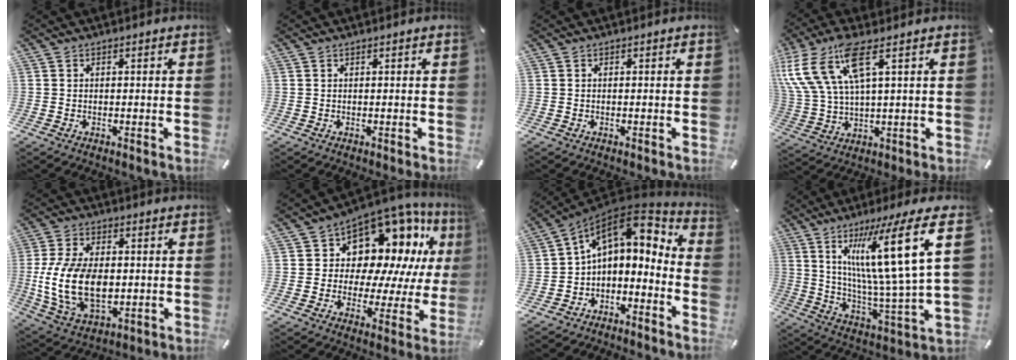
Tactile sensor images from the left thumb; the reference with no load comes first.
{"total": 0.0}
{"total": 0.0}
{"total": 14.5, "force": [6.6, 5.7, 11.6], "torque": [-0.268, -0.021, 0.115]}
{"total": 16.3, "force": [-0.8, 10.5, 12.4], "torque": [-0.274, -0.006, -0.015]}
{"total": 13.6, "force": [8.0, 8.8, 6.7], "torque": [-0.107, -0.073, 0.143]}
{"total": 10.9, "force": [3.4, 7.3, 7.4], "torque": [-0.110, -0.020, 0.061]}
{"total": 25.3, "force": [10.5, 3.9, 22.7], "torque": [-0.398, -0.061, 0.147]}